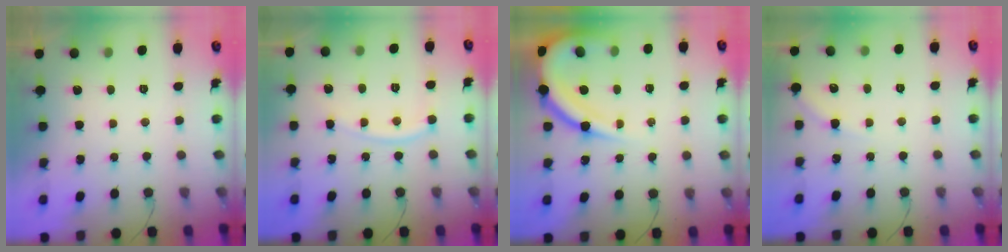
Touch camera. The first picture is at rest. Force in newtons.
{"total": 7.9, "press": 7.9, "slide": 1.0}
{"total": 12.8, "press": 12.8, "slide": 1.2}
{"total": 4.1, "press": 4.1, "slide": 0.5}